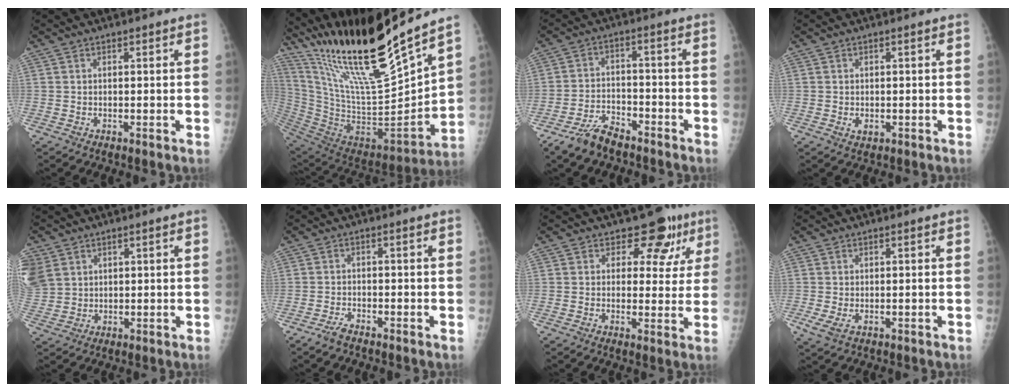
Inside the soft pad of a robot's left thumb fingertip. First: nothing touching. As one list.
[{"total": 26.8, "force": [21.5, 2.5, 15.9], "torque": [-0.249, -0.118, 0.393]}, {"total": 6.8, "force": [-5.5, 2.6, 3.0], "torque": [-0.058, 0.022, -0.103]}, {"total": 1.4, "force": [-0.2, 0.9, 1.0], "torque": [-0.010, -0.003, -0.001]}, {"total": 10.8, "force": [3.9, 9.0, 4.4], "torque": [-0.128, 0.011, 0.090]}, {"total": 2.2, "force": [-2.0, 0.4, 1.0], "torque": [-0.027, 0.005, -0.039]}, {"total": 7.9, "force": [4.6, 5.4, 3.5], "torque": [0.001, -0.017, 0.046]}, {"total": 3.0, "force": [-0.8, 1.3, 2.6], "torque": [-0.065, -0.003, -0.009]}]